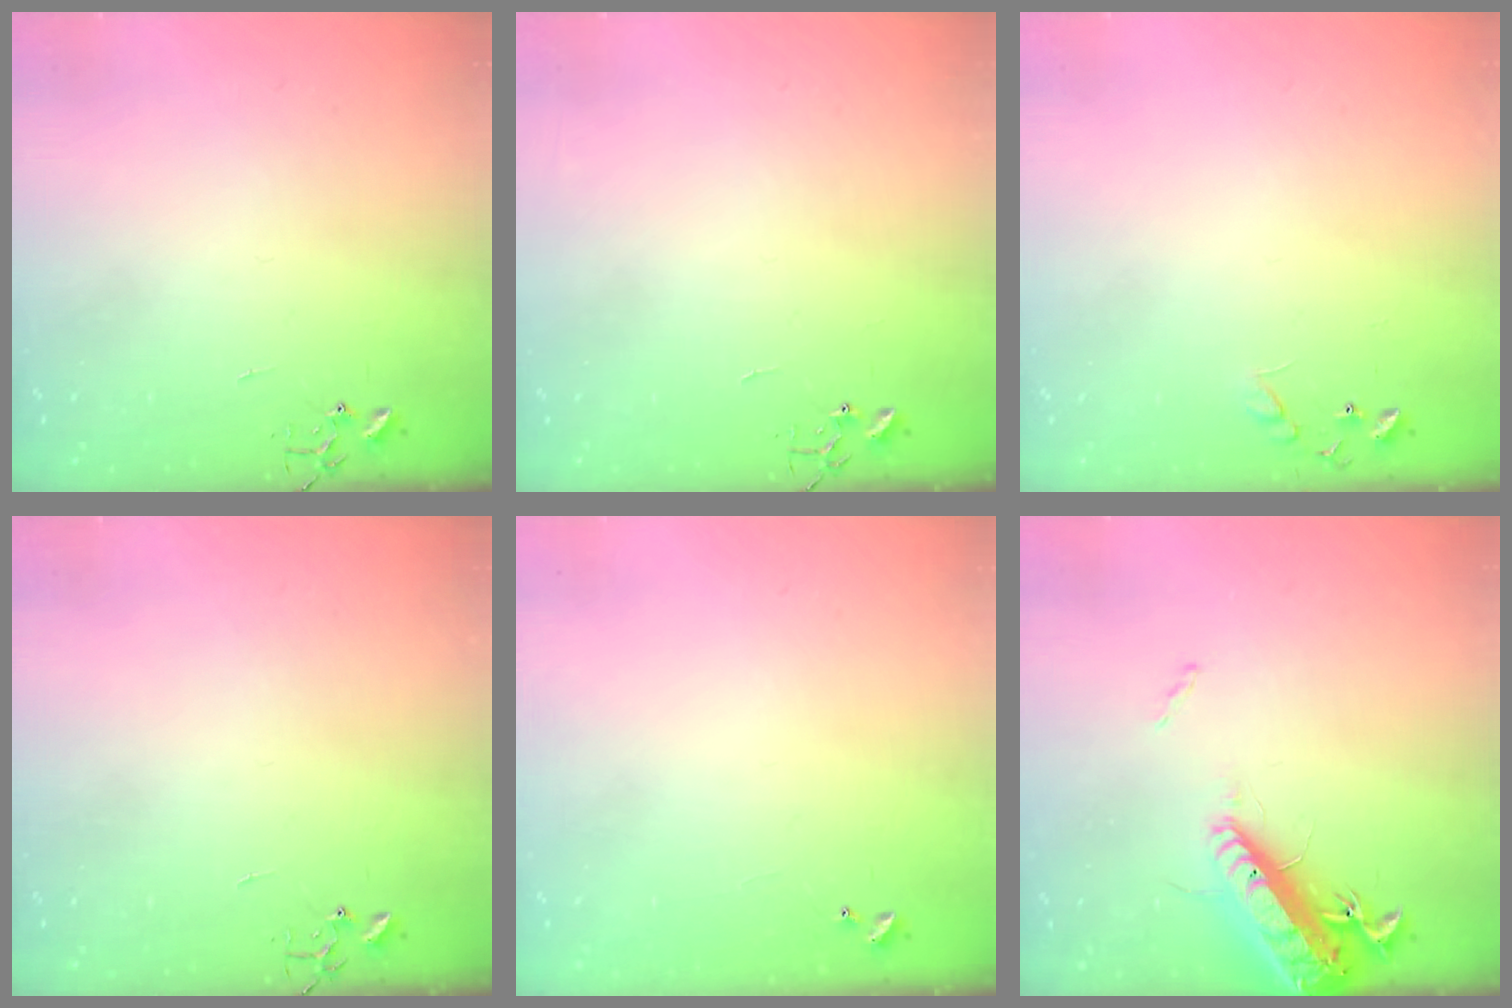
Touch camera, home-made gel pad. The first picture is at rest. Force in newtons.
{"total": 0.0}
{"total": 8.9, "press": 8.9, "slide": 0.5}
{"total": 0.0}
{"total": 5.0, "press": 5.0, "slide": 0.6}
{"total": 16.7, "press": 16.2, "slide": 4.1}